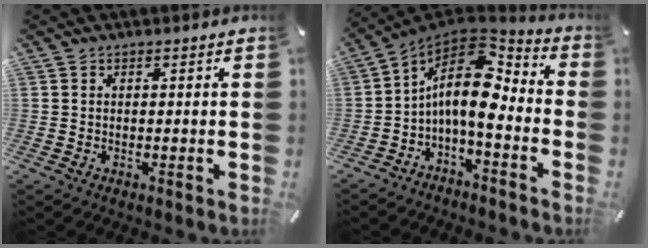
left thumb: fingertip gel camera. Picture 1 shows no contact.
{"total": 12.9, "force": [0.4, 6.9, 10.9], "torque": [-0.211, -0.021, 0.002]}